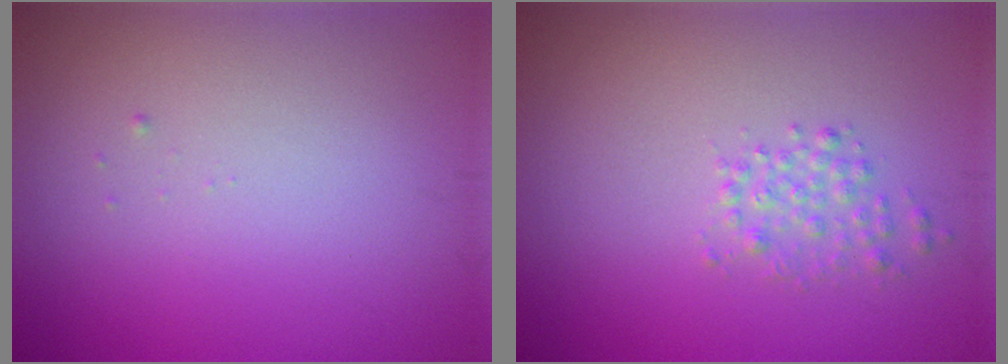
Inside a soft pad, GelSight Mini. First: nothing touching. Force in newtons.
{"total": 1.6, "press": 1.6, "slide": 0.0}